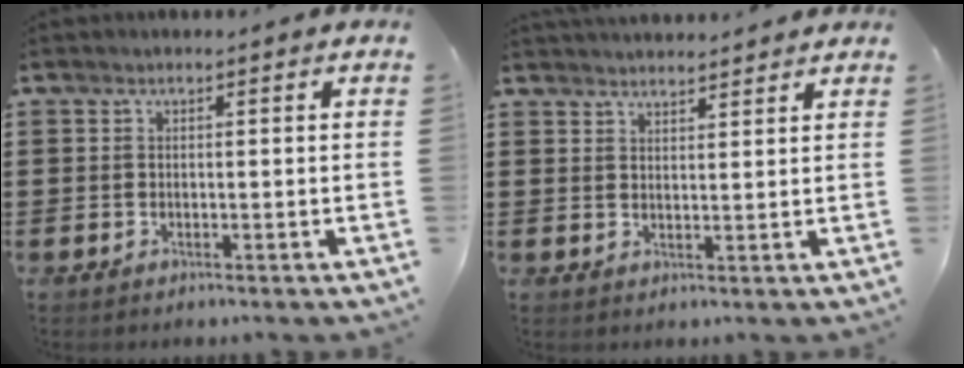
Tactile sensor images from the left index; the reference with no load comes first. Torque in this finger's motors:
{"motor_torque": [2.14, 0.00, 0.55, 0.10]}